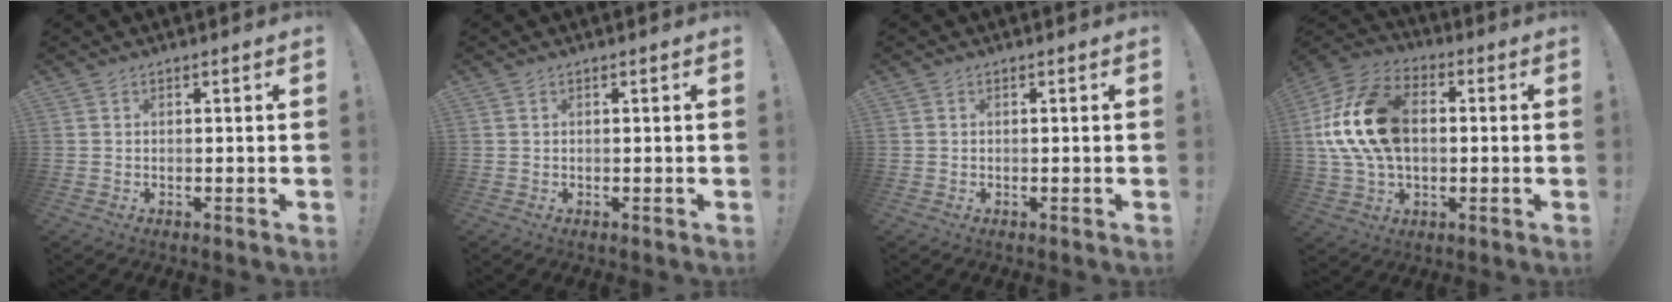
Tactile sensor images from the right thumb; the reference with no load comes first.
{"total": 0.0}
{"total": 0.0}
{"total": 21.2, "force": [2.0, 14.3, 15.5], "torque": [-0.271, 0.018, 0.047]}